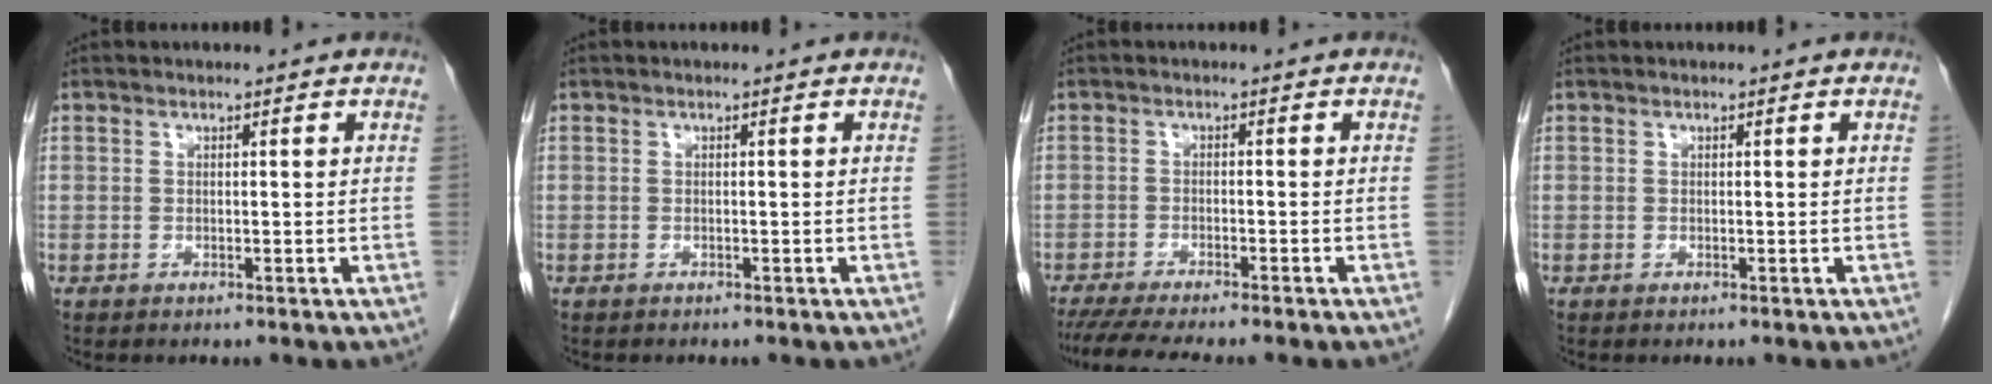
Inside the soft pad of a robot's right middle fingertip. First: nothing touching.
{"total": 0.0}
{"total": 9.0, "force": [-7.7, 0.1, 4.6], "torque": [-0.060, -0.017, -0.119]}
{"total": 0.0}